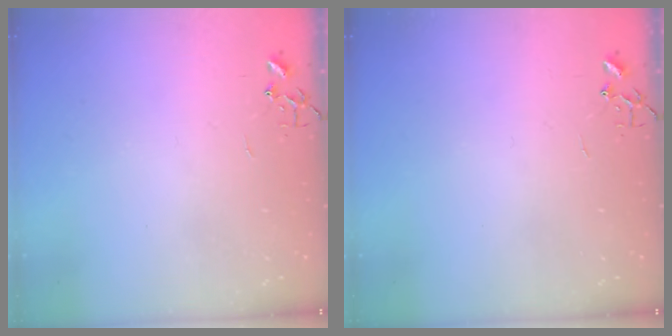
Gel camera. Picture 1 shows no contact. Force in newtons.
{"total": 0.0}